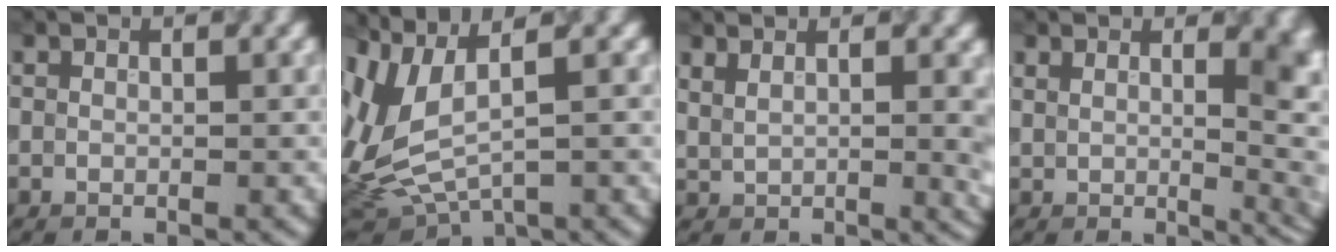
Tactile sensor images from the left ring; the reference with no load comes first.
{"total": 6.5, "force": [1.3, 2.5, 5.9], "torque": [-0.147, 0.000, 0.024]}
{"total": 5.0, "force": [2.0, 2.4, 3.9], "torque": [-0.028, 0.019, 0.022]}
{"total": 8.9, "force": [1.8, 4.4, 7.6], "torque": [-0.036, 0.002, 0.028]}